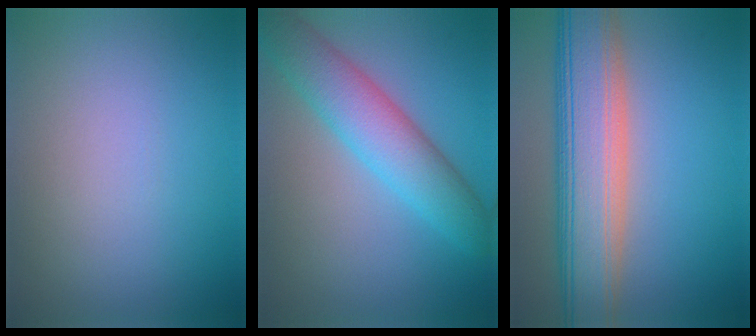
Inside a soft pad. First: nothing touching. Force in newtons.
{"total": 6.3, "press": 6.3, "slide": 0.1}
{"total": 10.0, "press": 10.0, "slide": 0.6}